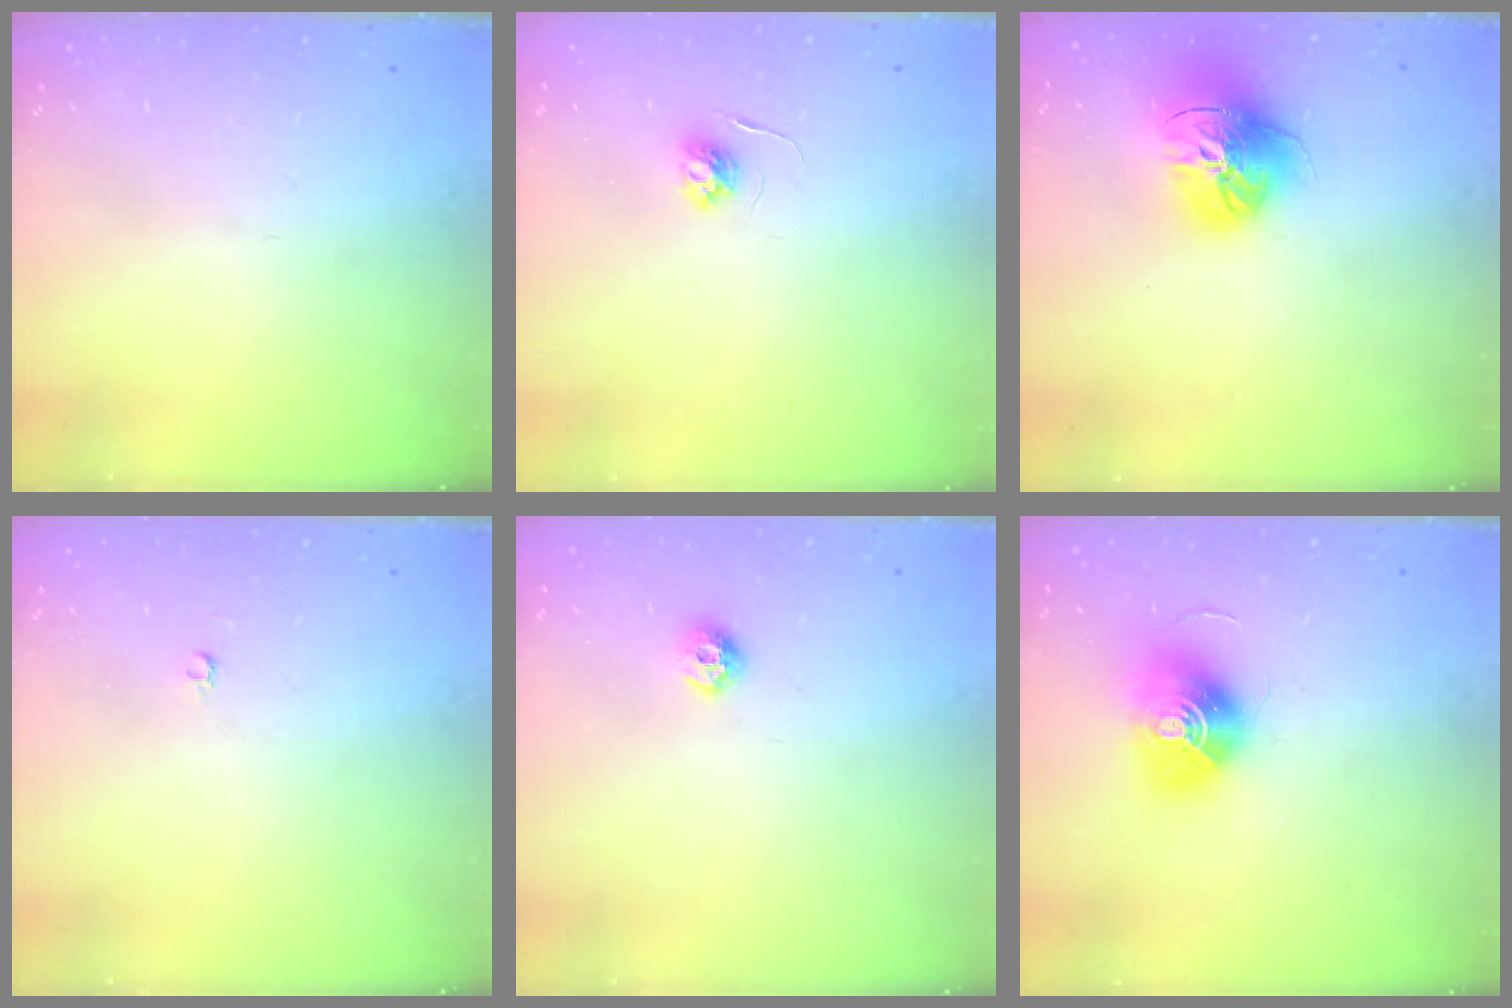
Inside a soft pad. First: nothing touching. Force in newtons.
{"total": 3.8, "press": 3.8, "slide": 0.4}
{"total": 17.9, "press": 17.9, "slide": 1.6}
{"total": 2.0, "press": 2.0, "slide": 0.4}
{"total": 6.4, "press": 6.3, "slide": 0.9}
{"total": 12.7, "press": 12.7, "slide": 0.5}